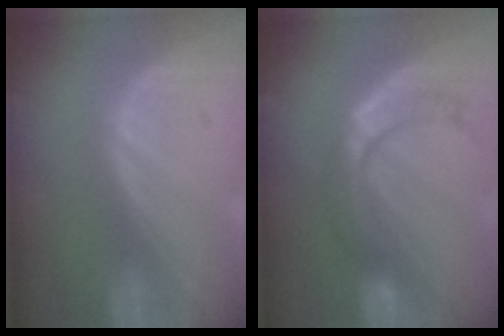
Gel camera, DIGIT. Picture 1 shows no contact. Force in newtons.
{"total": 7.9, "press": 7.2, "slide": 3.3}